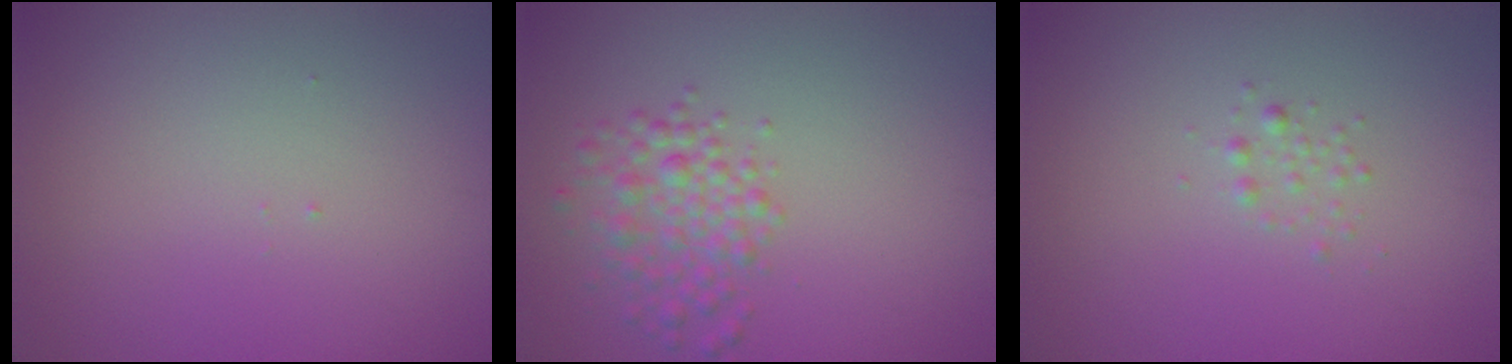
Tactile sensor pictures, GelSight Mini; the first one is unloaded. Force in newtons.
{"total": 3.2, "press": 3.2, "slide": 0.0}
{"total": 0.8, "press": 0.8, "slide": 0.0}